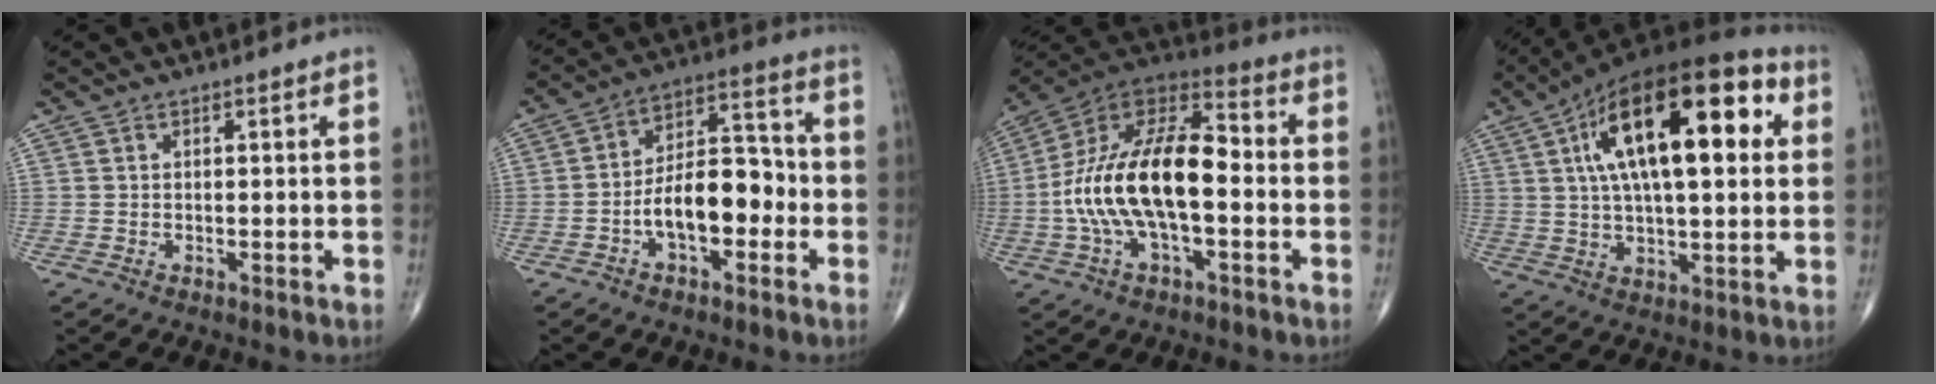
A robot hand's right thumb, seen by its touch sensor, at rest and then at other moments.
{"total": 12.5, "force": [-3.4, 6.6, 10.1], "torque": [-0.146, 0.045, -0.064]}
{"total": 21.0, "force": [-2.3, 9.8, 18.4], "torque": [-0.342, 0.043, -0.046]}
{"total": 24.9, "force": [6.9, 10.1, 21.8], "torque": [-0.347, 0.016, 0.100]}